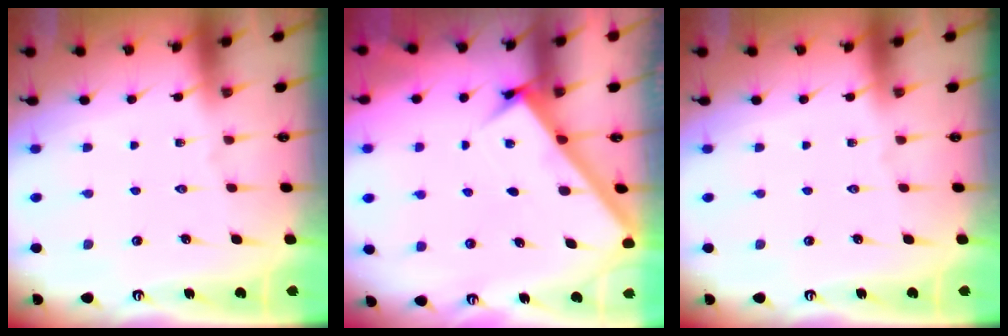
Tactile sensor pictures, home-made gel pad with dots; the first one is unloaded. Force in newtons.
{"total": 3.0, "press": 3.0, "slide": 0.2}
{"total": 0.0}